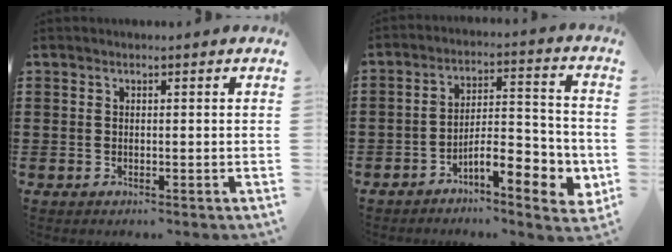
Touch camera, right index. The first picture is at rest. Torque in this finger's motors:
{"motor_torque": [1.25, -0.89, 0.29, 0.06]}